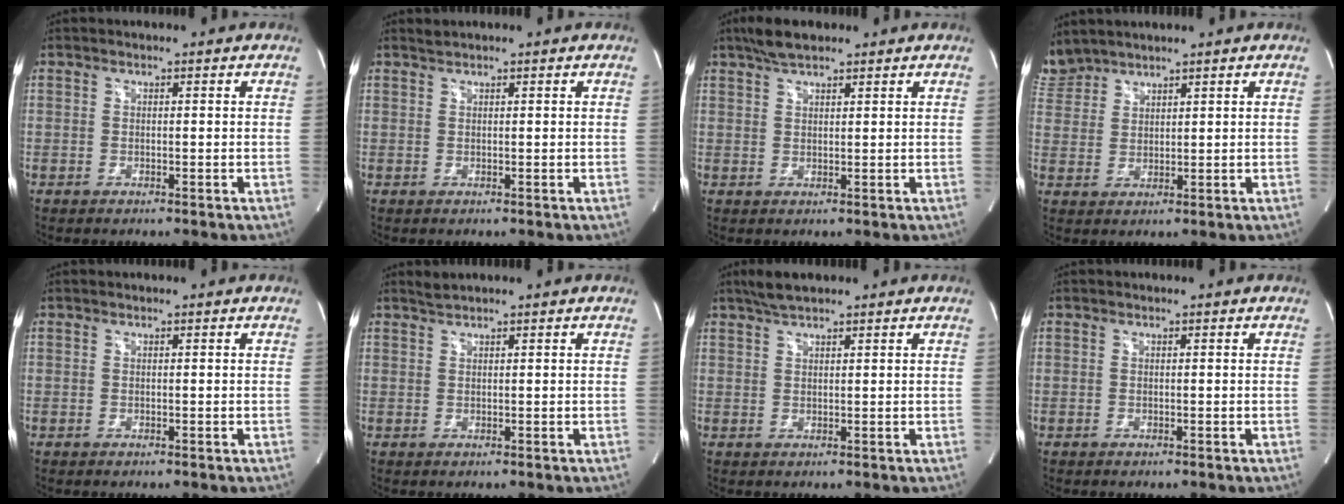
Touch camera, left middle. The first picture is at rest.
{"total": 0.6, "force": [0.6, -0.2, 0.0], "torque": [-0.006, 0.003, 0.017]}
{"total": 4.4, "force": [3.5, 1.2, 2.4], "torque": [-0.058, 0.013, 0.067]}
{"total": 5.0, "force": [4.8, 1.2, 0.0], "torque": [-0.013, 0.015, 0.108]}
{"total": 0.0}
{"total": 1.1, "force": [1.0, -0.4, 0.1], "torque": [-0.007, 0.004, 0.027]}
{"total": 3.5, "force": [2.9, 0.5, 1.9], "torque": [-0.045, 0.012, 0.058]}
{"total": 0.0}